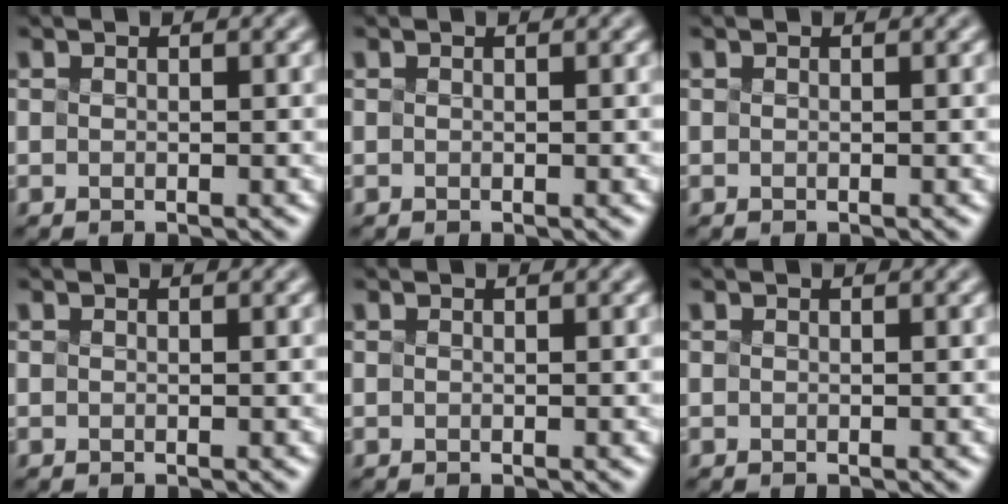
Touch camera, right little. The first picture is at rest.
{"total": 0.0}
{"total": 0.0}
{"total": 0.0}
{"total": 0.0}
{"total": 0.0}